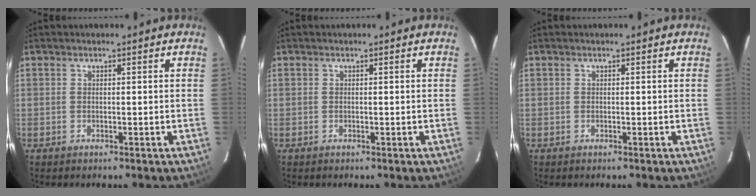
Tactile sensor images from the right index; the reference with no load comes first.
{"total": 0.0}
{"total": 0.0}